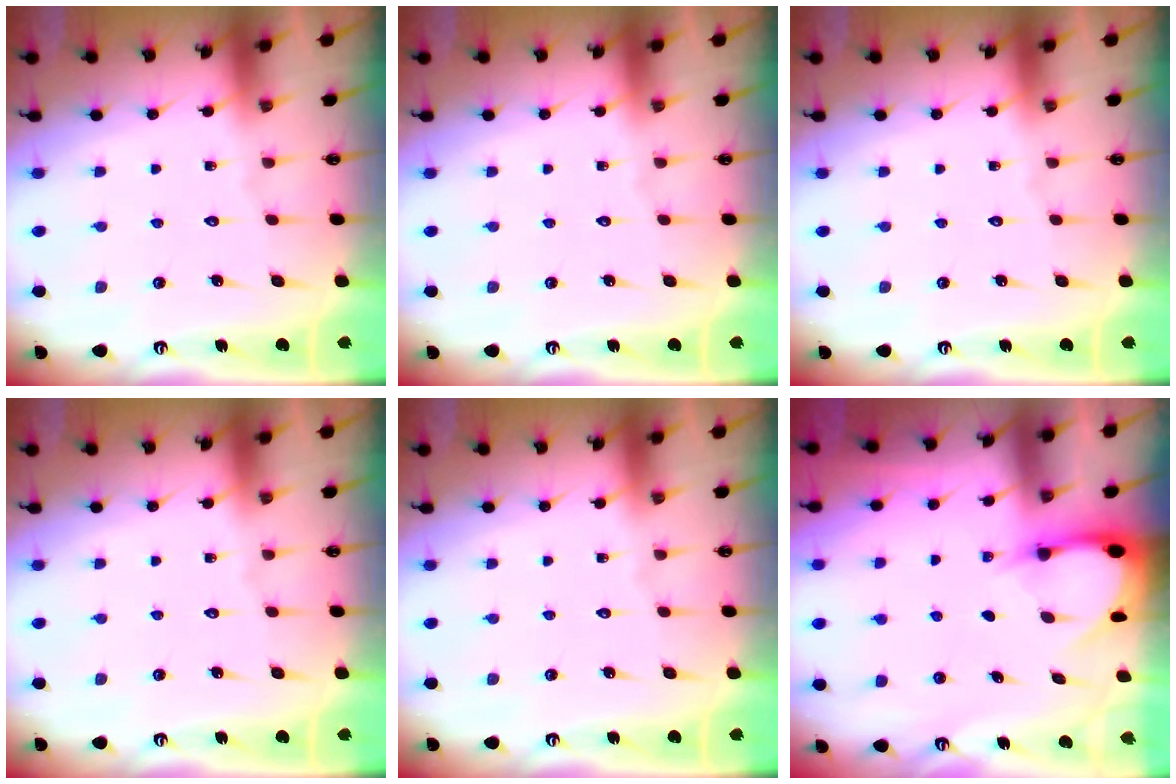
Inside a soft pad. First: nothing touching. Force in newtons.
{"total": 0.0}
{"total": 0.0}
{"total": 0.0}
{"total": 0.0}
{"total": 2.9, "press": 2.9, "slide": 0.3}